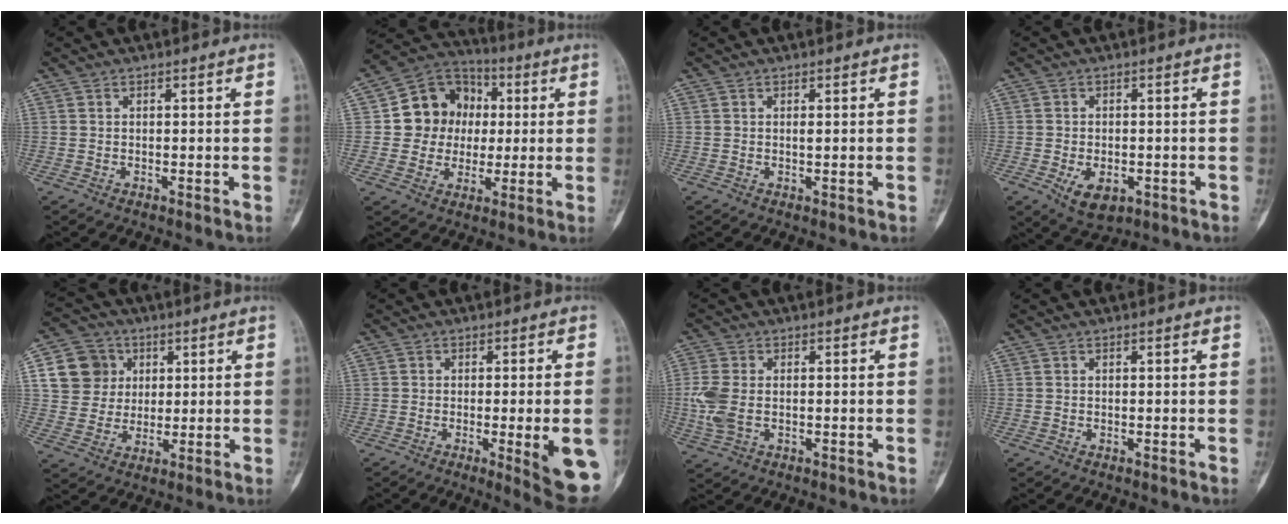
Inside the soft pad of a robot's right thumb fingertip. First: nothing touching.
{"total": 12.9, "force": [1.1, 11.7, 5.3], "torque": [-0.035, 0.018, 0.016]}
{"total": 0.8, "force": [0.1, 0.3, 0.8], "torque": [-0.012, -0.001, 0.003]}
{"total": 6.3, "force": [-2.2, 4.0, 4.4], "torque": [-0.060, 0.002, -0.022]}
{"total": 10.1, "force": [3.0, 9.2, 2.9], "torque": [-0.022, 0.000, 0.053]}
{"total": 11.0, "force": [-2.9, 2.0, 10.4], "torque": [-0.120, -0.011, -0.031]}
{"total": 5.9, "force": [-0.8, 3.2, 4.9], "torque": [-0.134, 0.002, -0.015]}
{"total": 0.0}